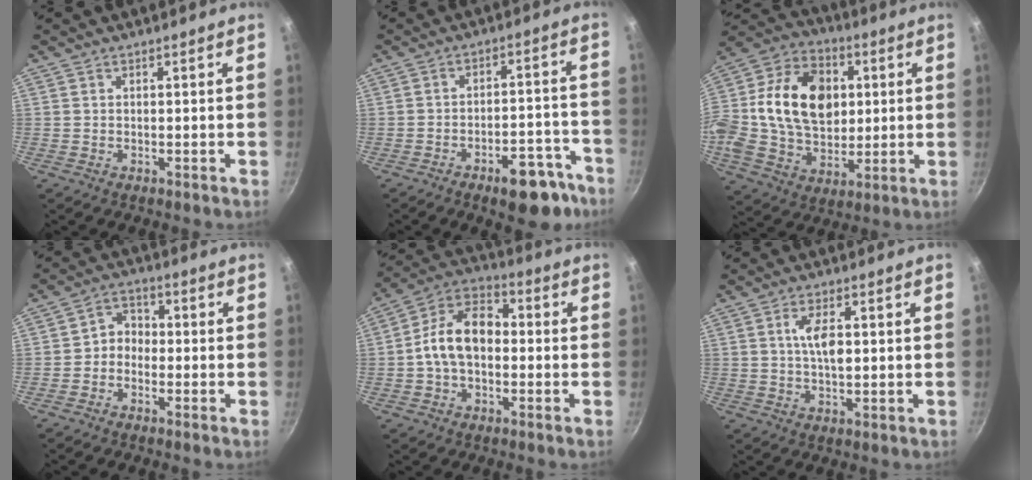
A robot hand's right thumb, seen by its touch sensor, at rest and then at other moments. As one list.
[{"total": 12.2, "force": [-7.6, 5.4, 7.9], "torque": [-0.052, 0.063, -0.096]}, {"total": 25.0, "force": [3.3, 18.0, 17.0], "torque": [-0.299, 0.027, 0.049]}, {"total": 4.1, "force": [-1.3, 3.3, 2.0], "torque": [-0.012, 0.026, -0.036]}, {"total": 11.8, "force": [-0.9, 7.8, 8.8], "torque": [-0.127, 0.042, -0.037]}, {"total": 5.5, "force": [0.8, 2.3, 4.9], "torque": [-0.086, 0.003, 0.015]}]